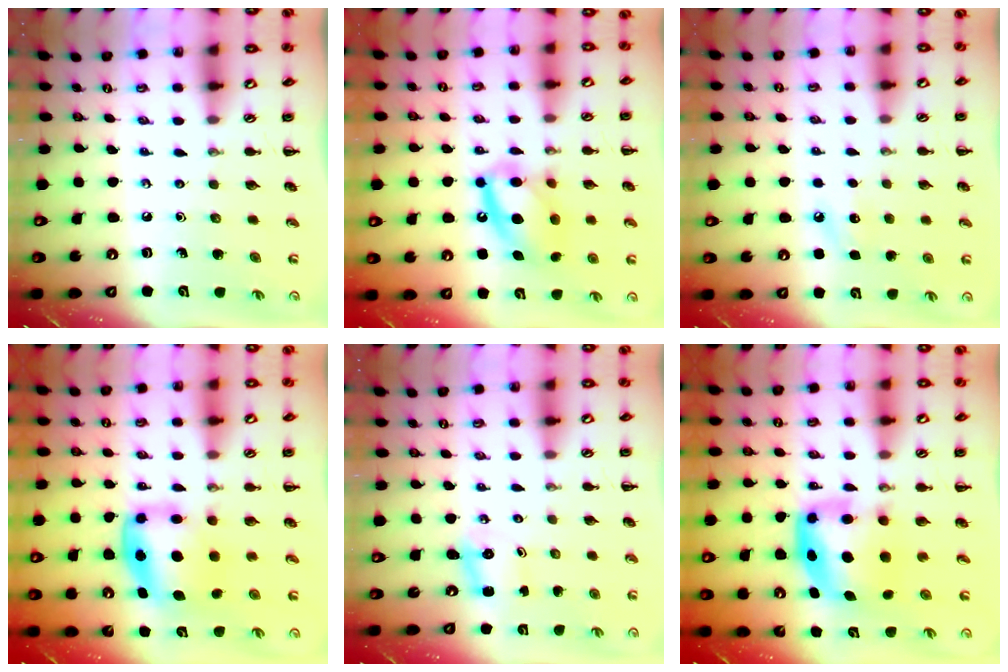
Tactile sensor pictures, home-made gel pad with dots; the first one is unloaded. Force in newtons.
{"total": 14.5, "press": 14.3, "slide": 2.7}
{"total": 6.4, "press": 6.2, "slide": 1.5}
{"total": 6.2, "press": 6.0, "slide": 1.4}
{"total": 2.5, "press": 2.4, "slide": 0.8}
{"total": 6.1, "press": 5.9, "slide": 1.3}